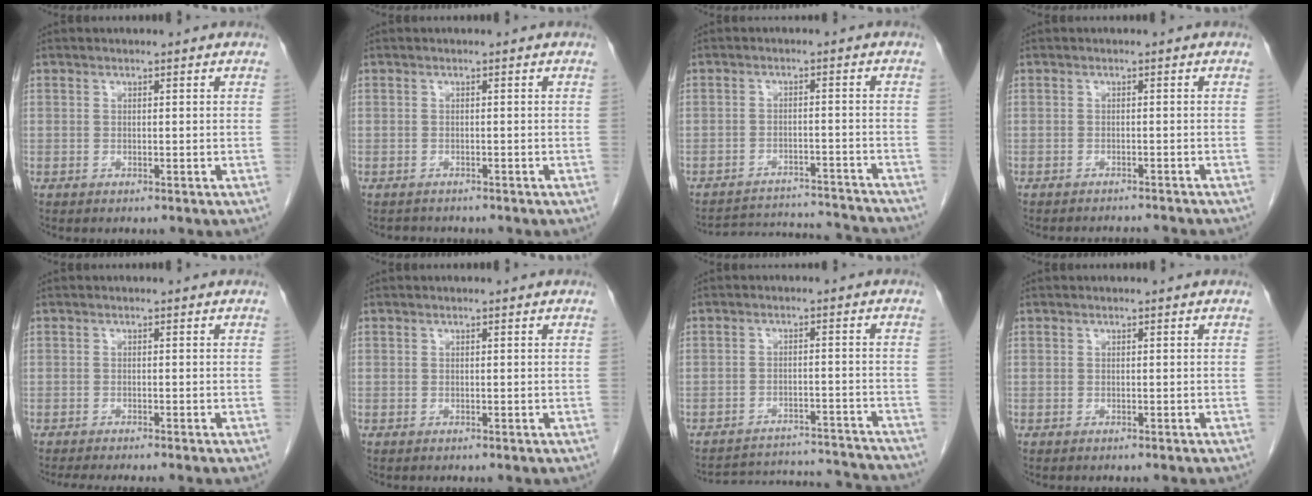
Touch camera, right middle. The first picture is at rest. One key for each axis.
{"total": 2.0, "fx": -1.9, "fy": 0.6, "fz": 0.1, "tx": -0.005, "ty": -0.005, "tz": -0.026}
{"total": 11.4, "fx": -11.4, "fy": 0.8, "fz": 0.9, "tx": -0.014, "ty": 0.014, "tz": -0.149}
{"total": 5.3, "fx": -5.2, "fy": 0.2, "fz": 0.9, "tx": -0.007, "ty": -0.002, "tz": -0.064}
{"total": 6.0, "fx": -5.2, "fy": -0.1, "fz": 2.9, "tx": -0.024, "ty": -0.014, "tz": -0.079}
{"total": 0.0}
{"total": 16.1, "fx": -16.0, "fy": 1.0, "fz": 2.2, "tx": -0.040, "ty": 0.010, "tz": -0.203}
{"total": 1.4, "fx": -1.3, "fy": 0.0, "fz": 0.5, "tx": -0.011, "ty": 0.000, "tz": -0.018}